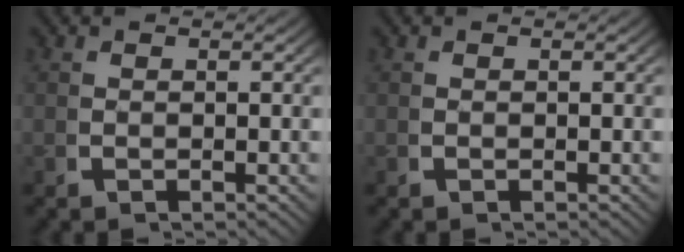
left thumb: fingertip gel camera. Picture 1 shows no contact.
{"total": 0.0}